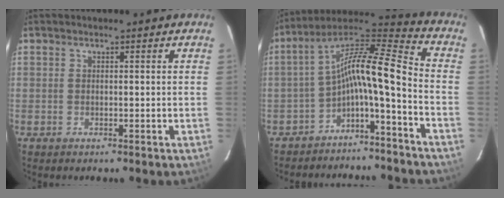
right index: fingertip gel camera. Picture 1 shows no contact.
{"total": 12.1, "force": [-5.4, 1.8, 10.6], "torque": [-0.199, 0.024, -0.101]}